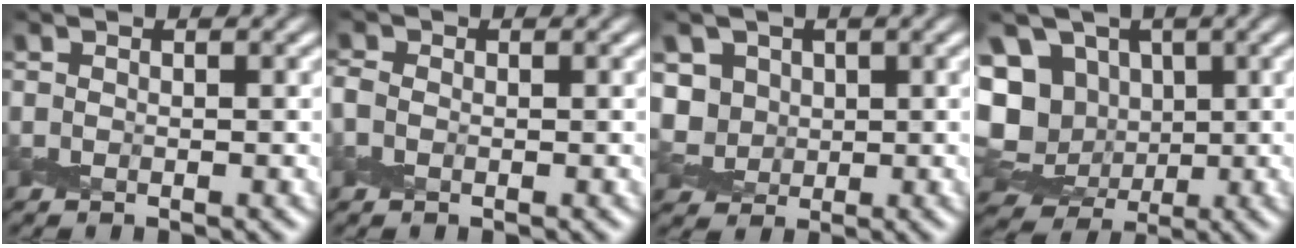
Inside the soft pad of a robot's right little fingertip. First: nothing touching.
{"total": 1.3, "force": [-0.2, 1.1, 0.7], "torque": [-0.017, 0.001, -0.011]}
{"total": 4.0, "force": [0.7, 3.6, 1.6], "torque": [-0.039, 0.002, 0.018]}
{"total": 12.3, "force": [1.4, 10.4, 6.3], "torque": [-0.126, 0.007, 0.004]}